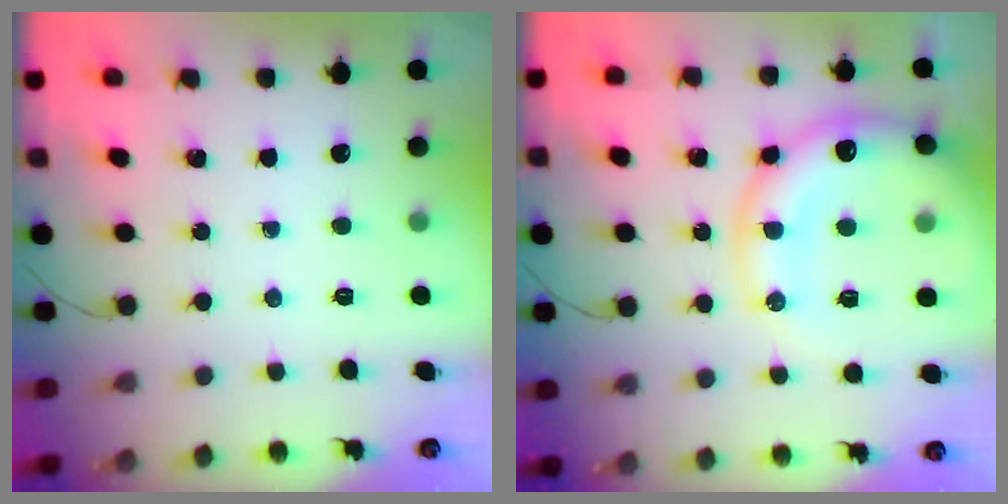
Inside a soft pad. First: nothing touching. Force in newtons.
{"total": 18.8, "press": 18.5, "slide": 3.7}